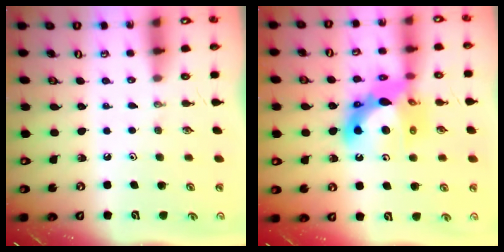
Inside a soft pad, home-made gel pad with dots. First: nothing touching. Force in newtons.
{"total": 16.2, "press": 16.1, "slide": 1.6}